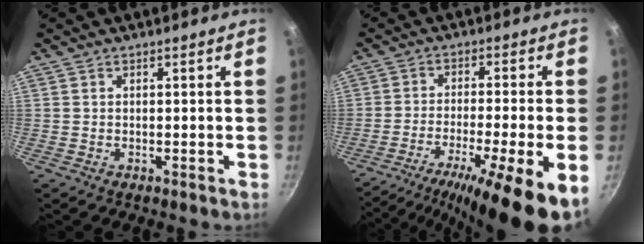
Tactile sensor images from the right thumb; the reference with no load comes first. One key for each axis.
{"total": 14.7, "fx": -8.7, "fy": 0.8, "fz": 11.8, "tx": -0.198, "ty": 0.018, "tz": -0.145}